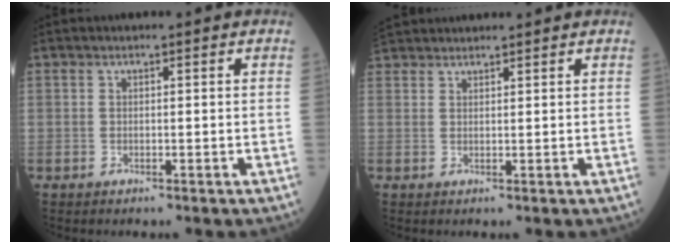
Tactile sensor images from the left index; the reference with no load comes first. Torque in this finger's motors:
{"motor_torque": [0.32, -0.24, 0.16, 0.03]}